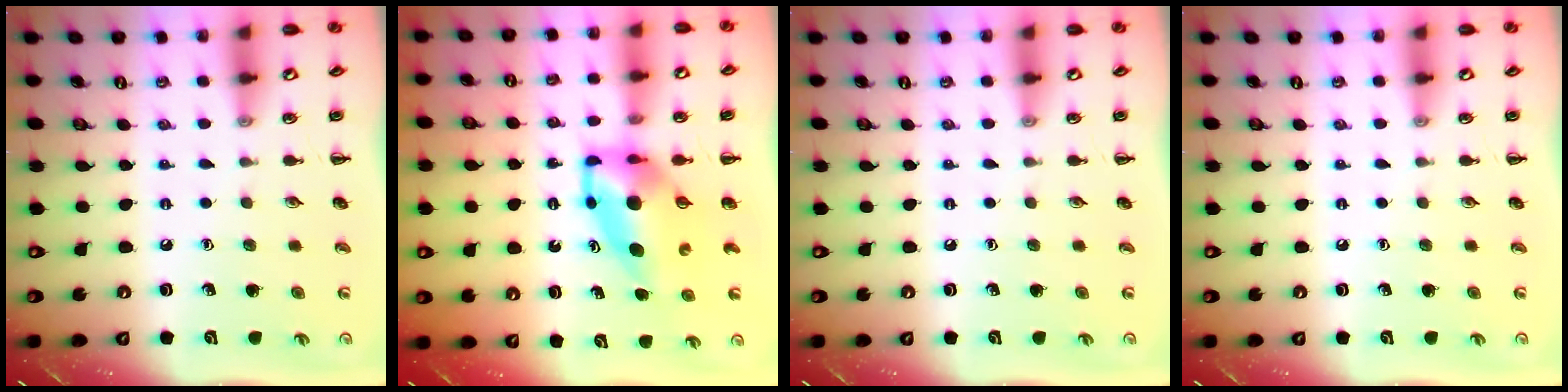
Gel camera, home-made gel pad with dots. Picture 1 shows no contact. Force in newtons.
{"total": 6.9, "press": 6.7, "slide": 1.5}
{"total": 0.0}
{"total": 0.0}